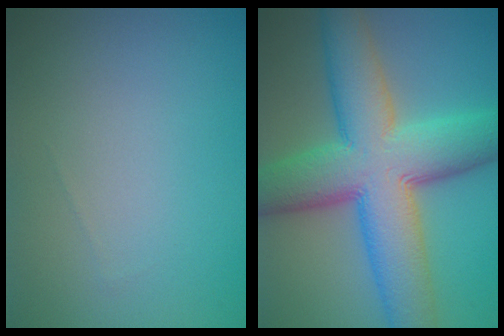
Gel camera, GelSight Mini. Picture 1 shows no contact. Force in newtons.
{"total": 12.2, "press": 12.2, "slide": 0.5}